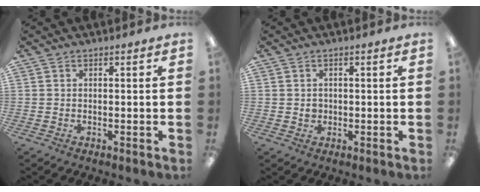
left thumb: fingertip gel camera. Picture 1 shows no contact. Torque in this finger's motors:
{"motor_torque": [-0.04, 0.03, -0.10, 0.05, -0.02]}